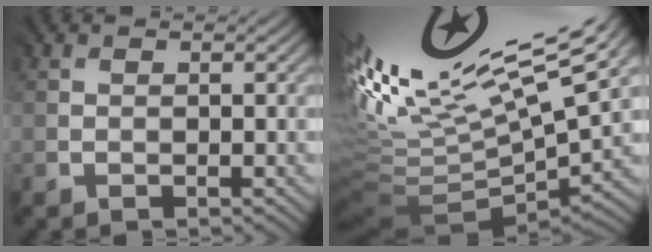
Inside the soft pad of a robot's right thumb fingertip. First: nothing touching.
{"total": 14.7, "force": [4.5, 3.8, 13.4], "torque": [-0.264, -0.001, 0.119]}